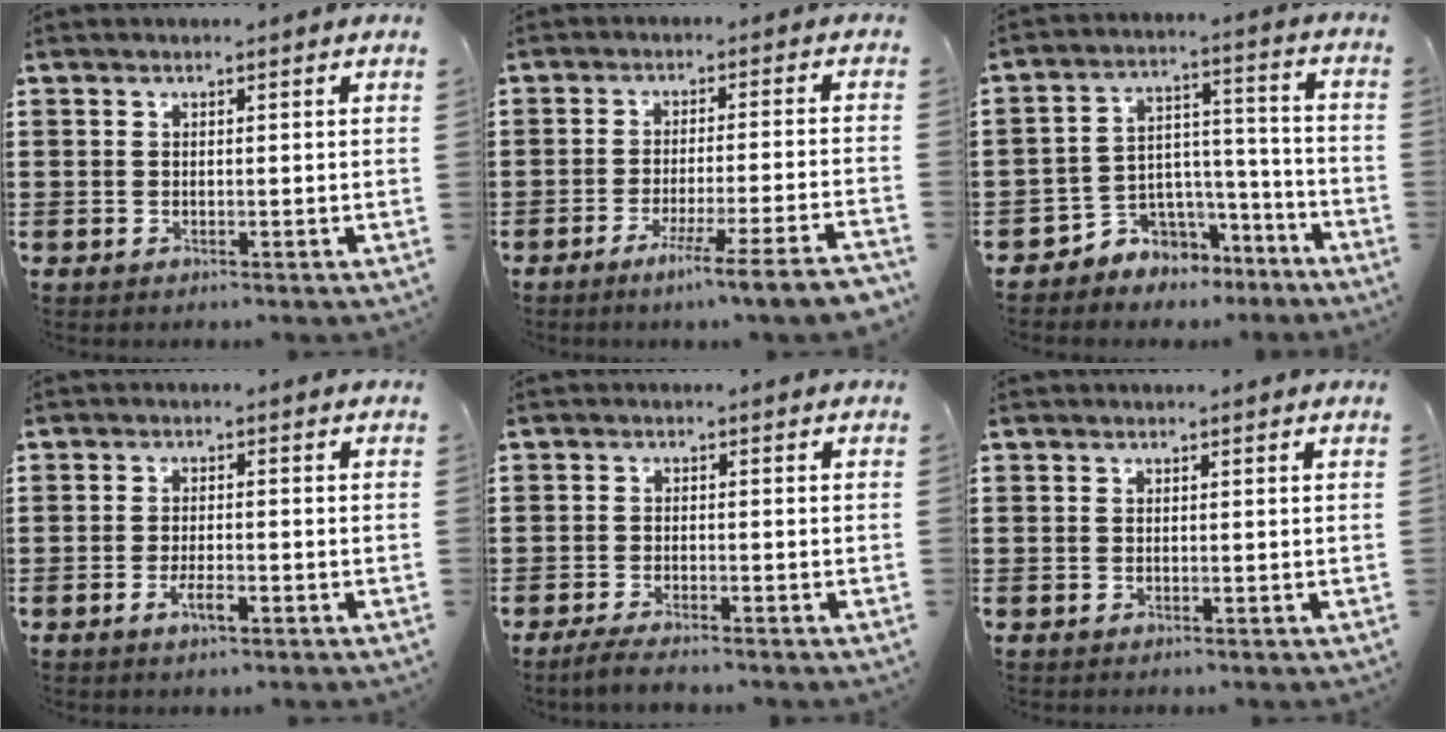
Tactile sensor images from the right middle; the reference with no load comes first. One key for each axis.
{"total": 6.2, "fx": -4.7, "fy": -1.1, "fz": 3.9, "tx": -0.060, "ty": -0.018, "tz": -0.086}
{"total": 5.1, "fx": -4.2, "fy": 2.7, "fz": -0.5, "tx": -0.002, "ty": 0.009, "tz": -0.085}
{"total": 3.0, "fx": -1.5, "fy": 0.8, "fz": 2.4, "tx": -0.048, "ty": -0.001, "tz": -0.028}
{"total": 2.3, "fx": -2.0, "fy": 0.1, "fz": 1.0, "tx": -0.025, "ty": 0.000, "tz": -0.043}
{"total": 0.0}